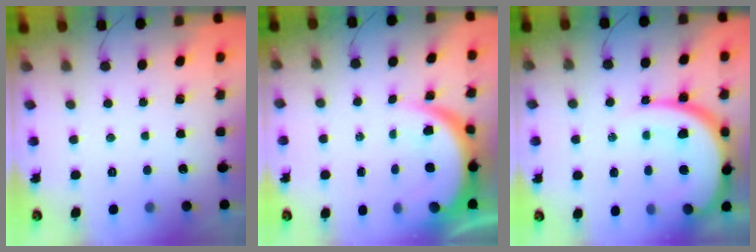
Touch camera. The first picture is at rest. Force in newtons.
{"total": 9.4, "press": 9.4, "slide": 0.8}
{"total": 16.9, "press": 16.9, "slide": 1.5}